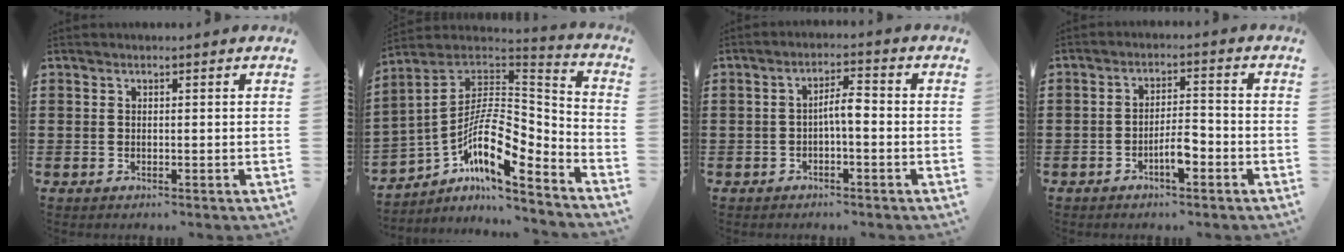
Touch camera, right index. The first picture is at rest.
{"total": 13.1, "force": [-6.0, 5.2, 10.4], "torque": [-0.190, -0.016, -0.125]}
{"total": 3.5, "force": [-0.8, 0.8, 3.3], "torque": [-0.061, 0.009, -0.017]}
{"total": 4.5, "force": [-2.2, 1.4, 3.7], "torque": [-0.069, 0.006, -0.042]}